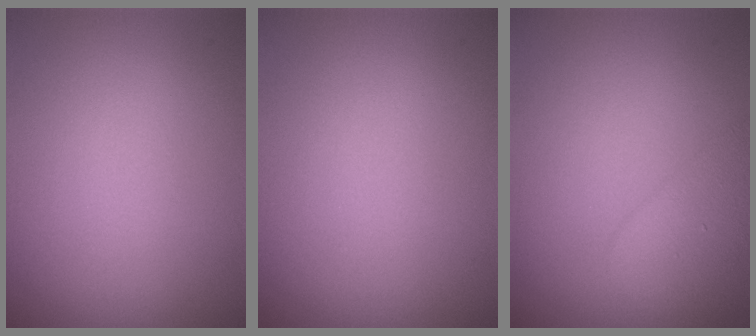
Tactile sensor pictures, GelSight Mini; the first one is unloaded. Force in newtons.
{"total": 0.0}
{"total": 2.9, "press": 2.9, "slide": 0.3}